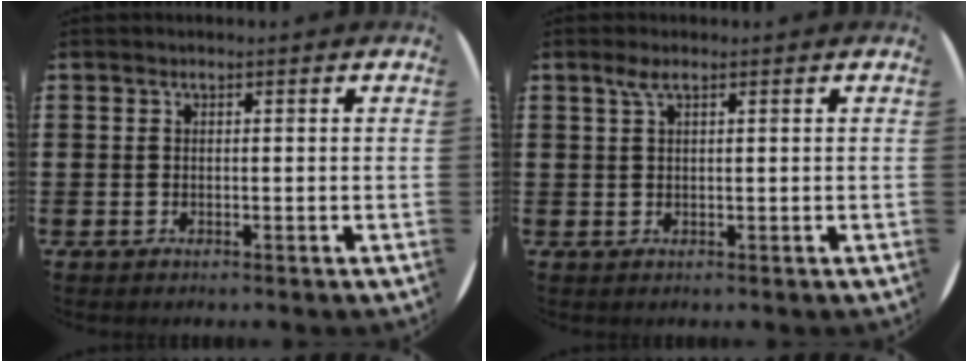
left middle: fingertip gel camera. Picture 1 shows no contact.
{"total": 1.7, "force": [0.9, 0.3, 1.4], "torque": [-0.030, 0.004, 0.014]}